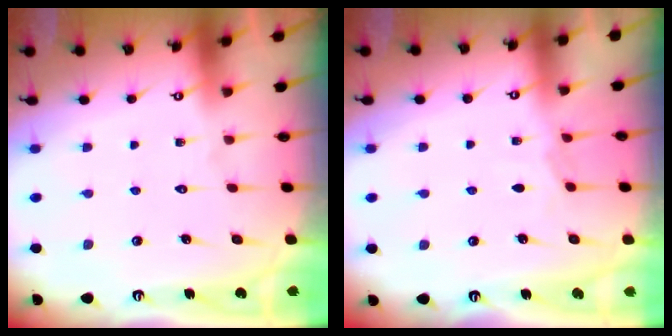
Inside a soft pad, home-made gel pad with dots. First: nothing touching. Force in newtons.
{"total": 3.5, "press": 3.5, "slide": 0.6}